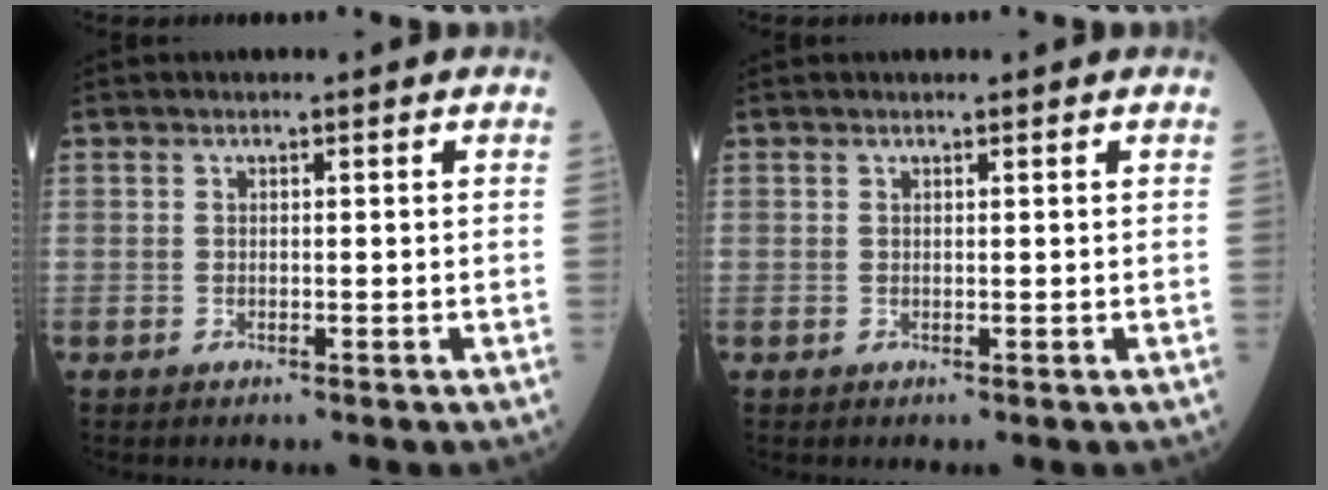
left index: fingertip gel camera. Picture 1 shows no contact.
{"total": 0.7, "force": [0.7, 0.0, 0.1], "torque": [-0.007, 0.005, 0.011]}